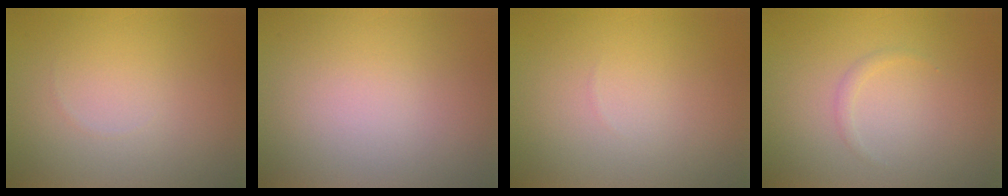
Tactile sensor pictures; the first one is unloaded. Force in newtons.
{"total": 0.0}
{"total": 0.0}
{"total": 0.6, "press": 0.6, "slide": 0.1}